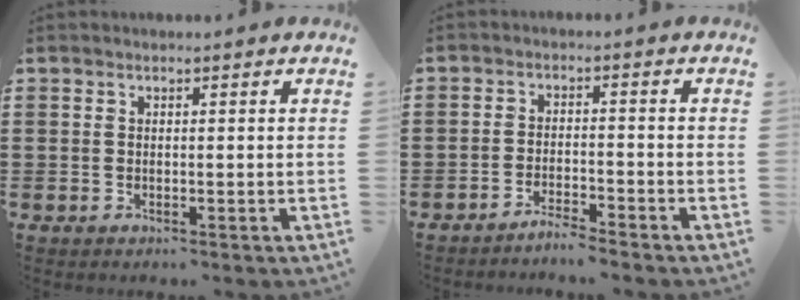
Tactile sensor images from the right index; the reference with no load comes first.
{"total": 2.7, "force": [-2.6, -0.1, 0.3], "torque": [-0.009, 0.003, -0.054]}